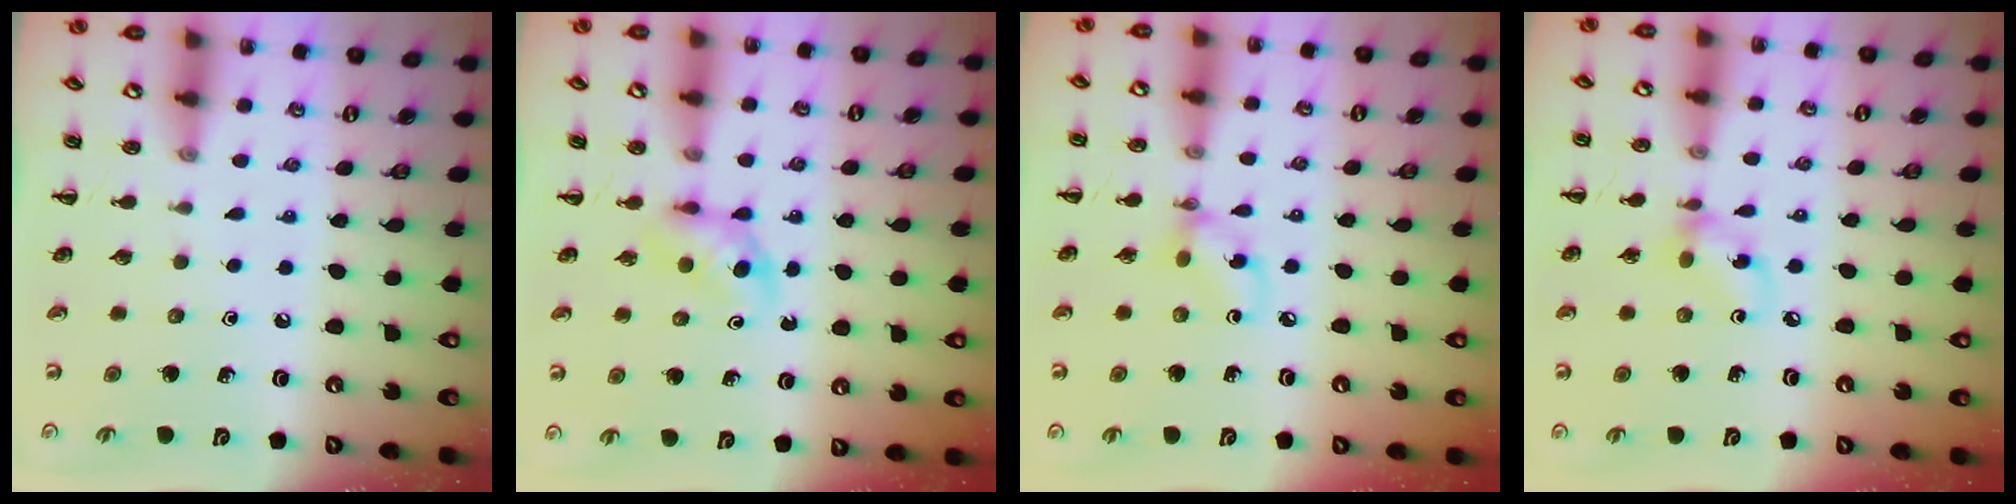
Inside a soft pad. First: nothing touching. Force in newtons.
{"total": 3.6, "press": 3.2, "slide": 1.6}
{"total": 4.8, "press": 4.7, "slide": 0.5}
{"total": 6.4, "press": 6.4, "slide": 1.0}